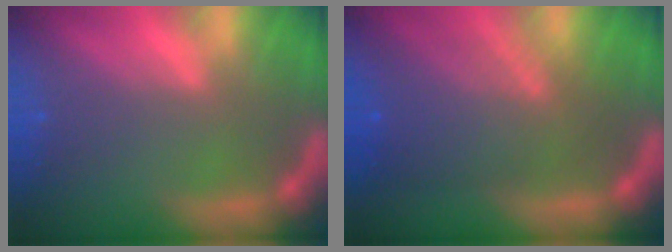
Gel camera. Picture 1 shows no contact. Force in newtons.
{"total": 7.5}